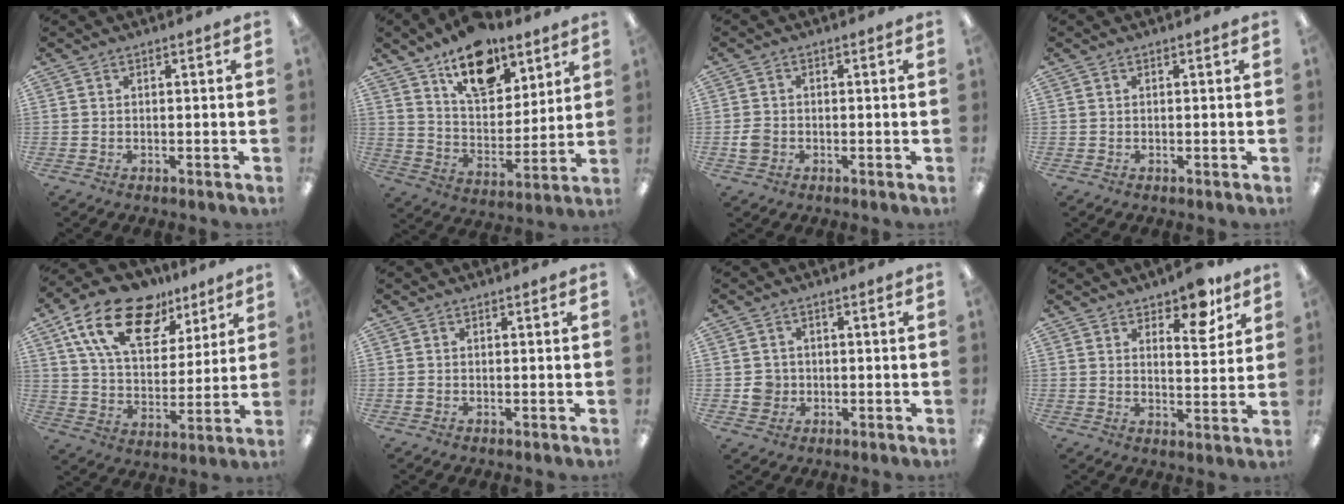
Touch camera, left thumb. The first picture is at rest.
{"total": 17.1, "force": [11.6, 9.1, 8.6], "torque": [-0.120, -0.067, 0.203]}
{"total": 2.9, "force": [-0.8, 2.5, 1.2], "torque": [-0.012, 0.004, -0.017]}
{"total": 0.0}
{"total": 19.8, "force": [12.0, 10.8, 11.5], "torque": [-0.198, -0.049, 0.214]}
{"total": 0.6, "force": [-0.1, 0.5, 0.2], "torque": [-0.005, 0.004, -0.003]}
{"total": 4.0, "force": [-0.4, 3.9, 0.9], "torque": [-0.011, 0.006, -0.006]}
{"total": 8.3, "force": [6.3, 3.5, 4.2], "torque": [-0.036, -0.039, 0.103]}